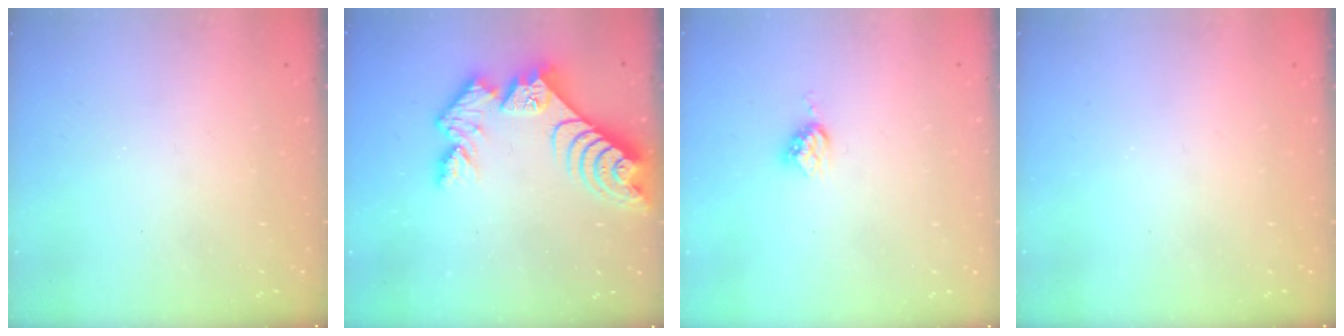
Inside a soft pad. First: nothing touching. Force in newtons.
{"total": 12.2, "press": 12.1, "slide": 0.9}
{"total": 5.2, "press": 5.2, "slide": 0.5}
{"total": 0.0}